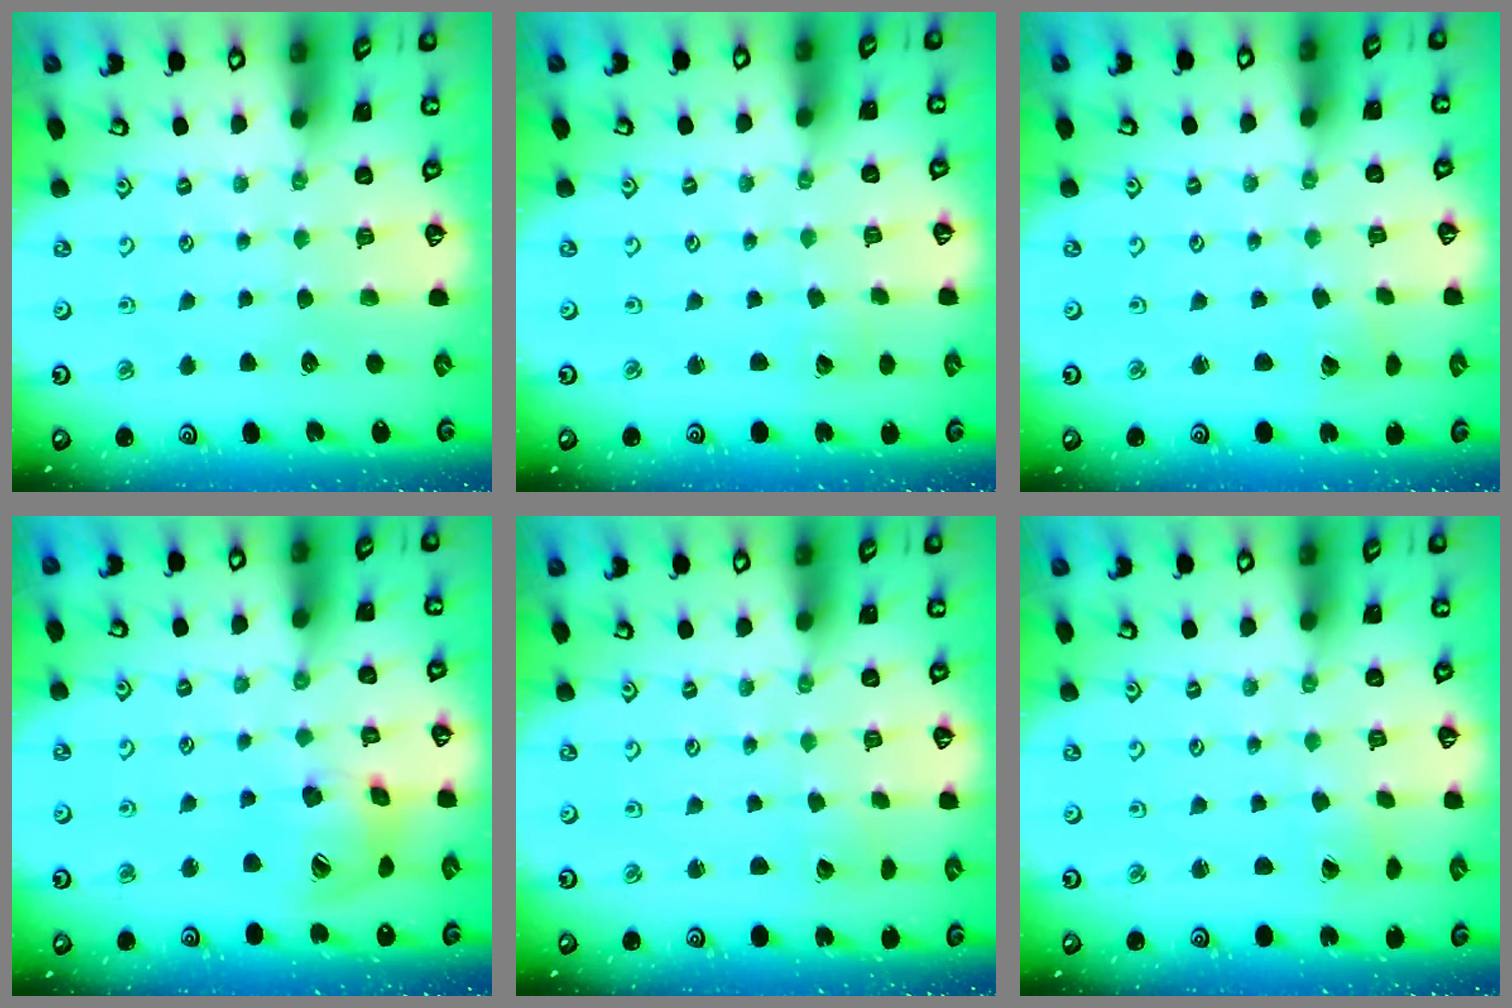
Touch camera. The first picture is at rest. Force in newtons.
{"total": 1.5, "press": 1.5, "slide": 0.0}
{"total": 2.4, "press": 2.4, "slide": 0.1}
{"total": 17.2, "press": 17.0, "slide": 2.8}
{"total": 1.4, "press": 1.4, "slide": 0.0}
{"total": 0.8, "press": 0.8, "slide": 0.0}